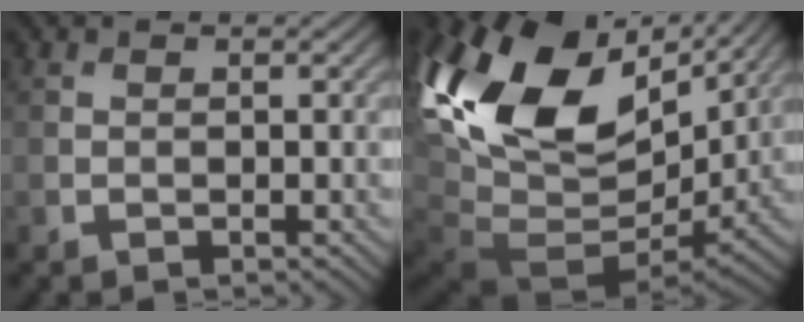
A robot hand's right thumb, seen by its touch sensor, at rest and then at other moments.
{"total": 19.7, "force": [5.4, 12.8, 14.0], "torque": [-0.303, -0.014, 0.118]}